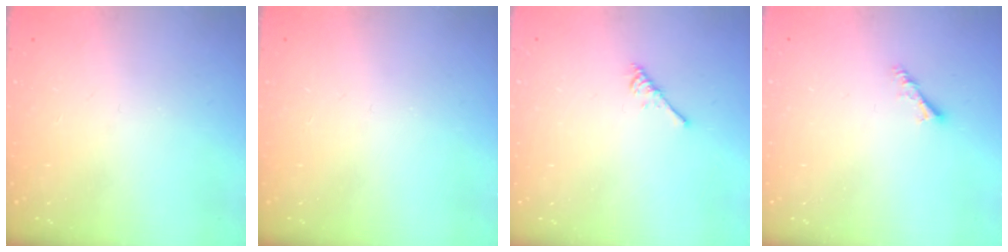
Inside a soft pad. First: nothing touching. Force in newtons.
{"total": 0.0}
{"total": 2.7, "press": 2.7, "slide": 0.5}
{"total": 3.0, "press": 2.9, "slide": 0.6}